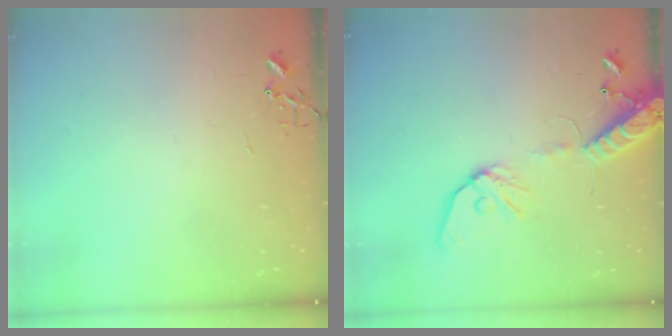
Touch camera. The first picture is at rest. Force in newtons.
{"total": 14.1, "press": 13.8, "slide": 3.0}